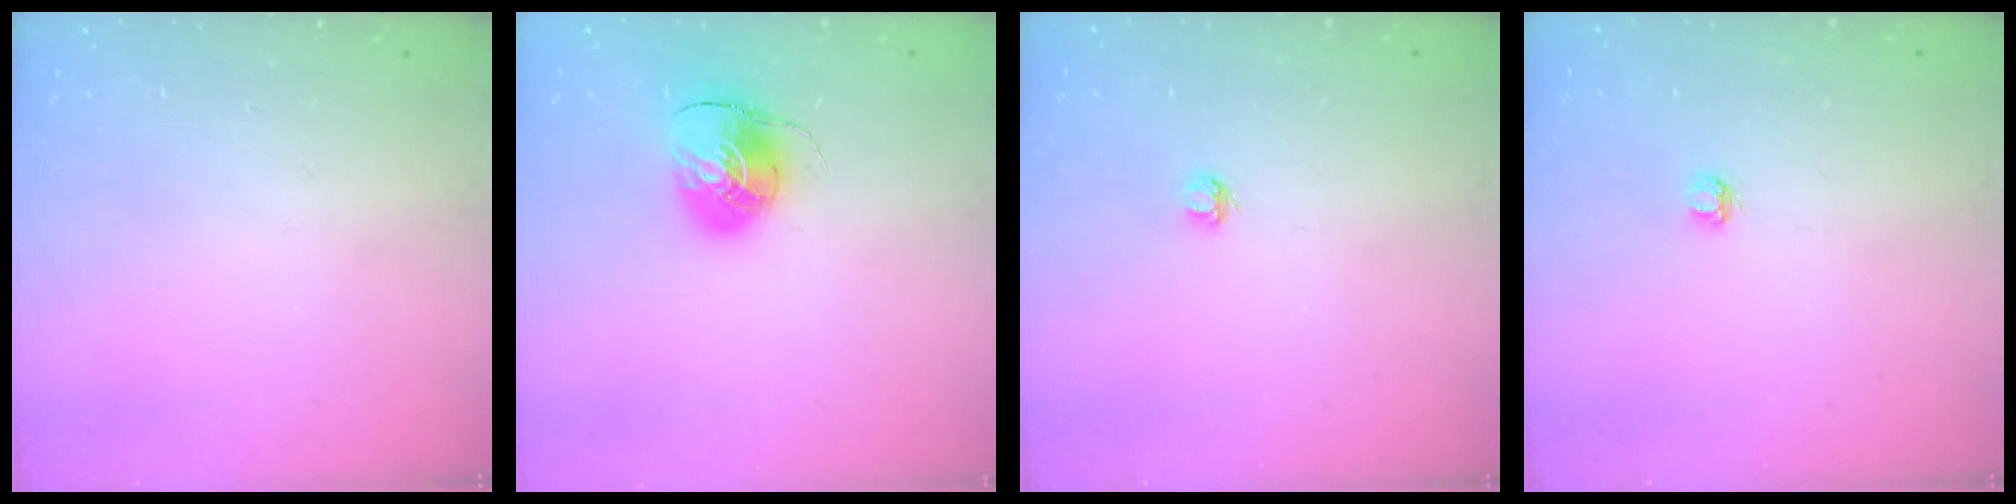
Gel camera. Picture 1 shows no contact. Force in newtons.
{"total": 8.5, "press": 8.5, "slide": 0.1}
{"total": 3.2, "press": 3.2, "slide": 0.3}
{"total": 3.2, "press": 3.2, "slide": 0.3}